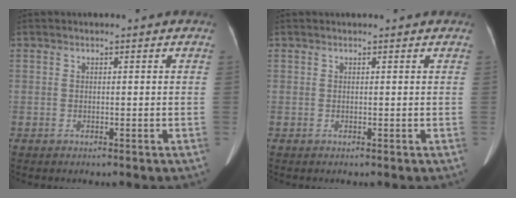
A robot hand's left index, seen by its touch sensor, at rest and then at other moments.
{"total": 1.6, "force": [1.6, 0.2, 0.5], "torque": [-0.012, 0.016, 0.016]}